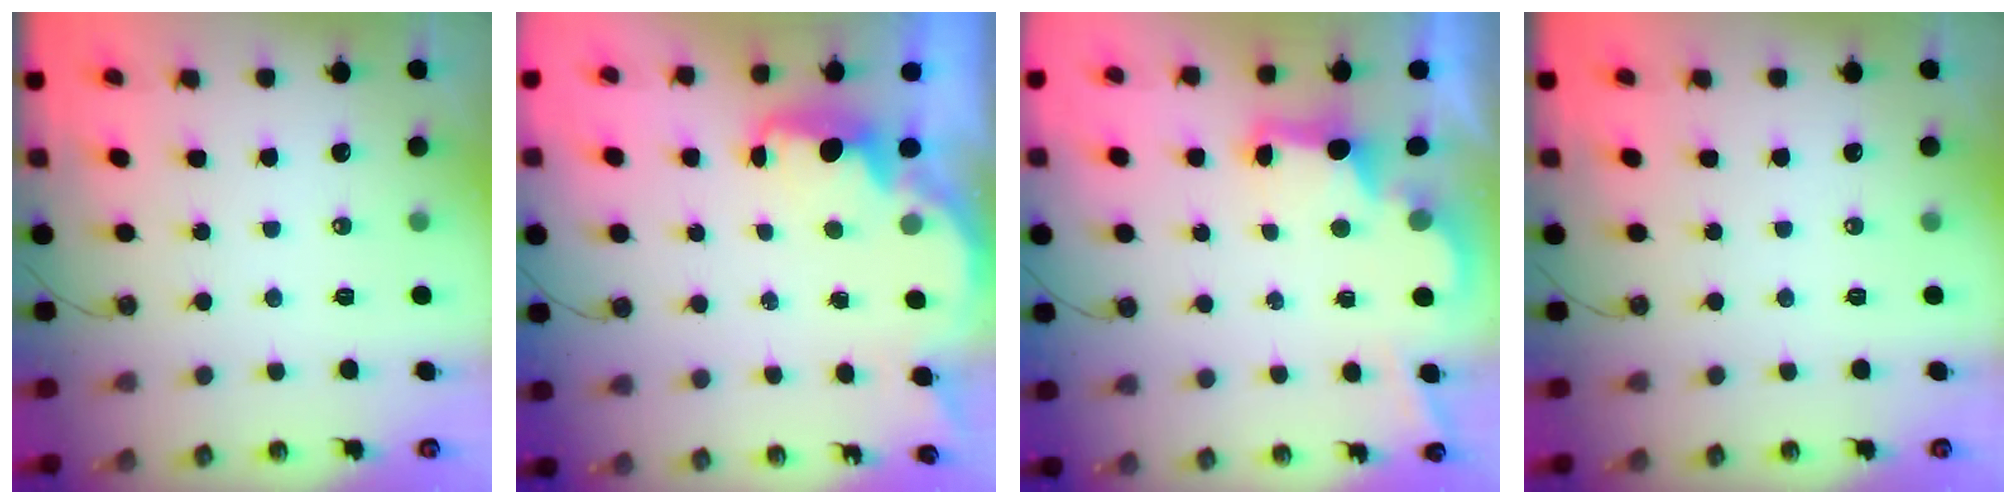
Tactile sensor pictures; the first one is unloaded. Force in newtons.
{"total": 2.3, "press": 2.2, "slide": 0.5}
{"total": 2.8, "press": 2.7, "slide": 0.9}
{"total": 0.0}